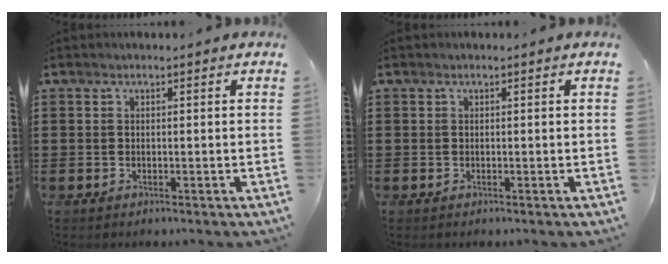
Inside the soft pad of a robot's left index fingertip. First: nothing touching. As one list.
[{"total": 0.0}]